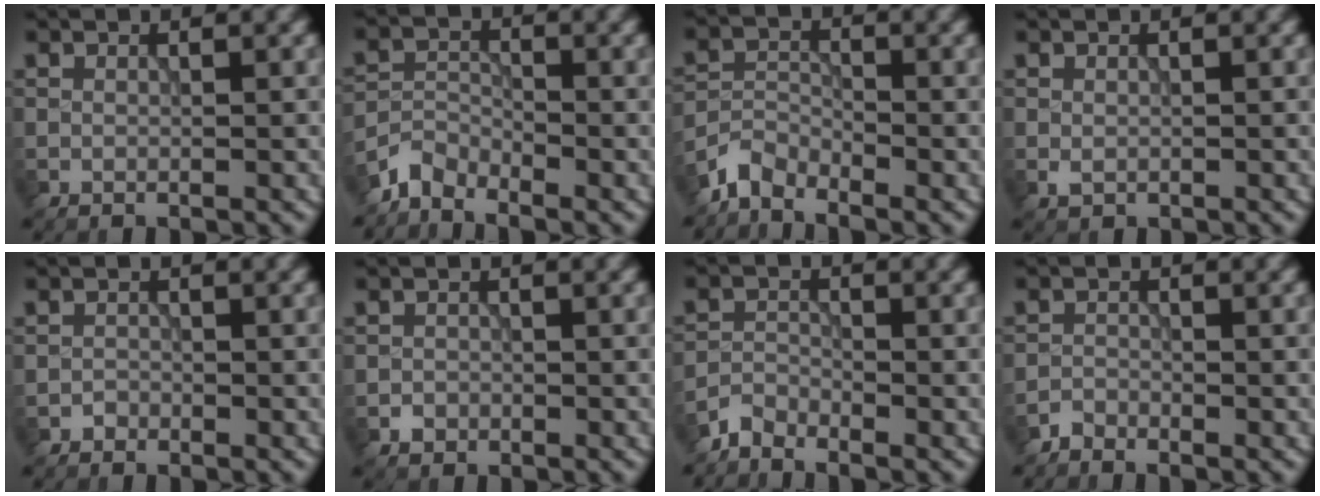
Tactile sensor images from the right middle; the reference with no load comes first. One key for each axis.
{"total": 2.7, "fx": -2.5, "fy": 0.9, "fz": 0.4, "tx": -0.006, "ty": 0.004, "tz": -0.061}
{"total": 2.8, "fx": -2.6, "fy": 0.9, "fz": 0.6, "tx": -0.011, "ty": 0.003, "tz": -0.063}
{"total": 0.8, "fx": -0.2, "fy": 0.6, "fz": 0.4, "tx": -0.009, "ty": -0.003, "tz": -0.004}
{"total": 0.7, "fx": -0.6, "fy": 0.4, "fz": -0.1, "tx": 0.006, "ty": 0.000, "tz": -0.009}
{"total": 0.9, "fx": -0.5, "fy": 0.7, "fz": 0.1, "tx": 0.006, "ty": -0.001, "tz": -0.009}
{"total": 1.9, "fx": -1.8, "fy": 0.5, "fz": 0.2, "tx": -0.005, "ty": 0.002, "tz": -0.045}
{"total": 1.3, "fx": -1.2, "fy": 0.3, "fz": 0.0, "tx": 0.002, "ty": 0.002, "tz": -0.028}